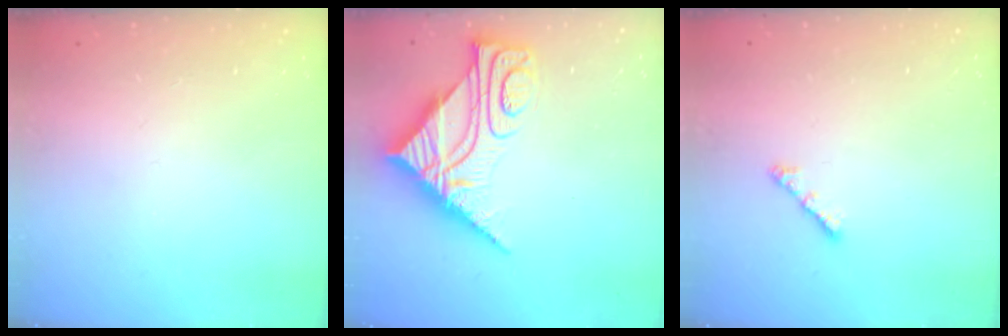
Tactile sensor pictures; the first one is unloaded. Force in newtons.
{"total": 15.0, "press": 15.0, "slide": 1.6}
{"total": 3.0, "press": 2.9, "slide": 0.6}